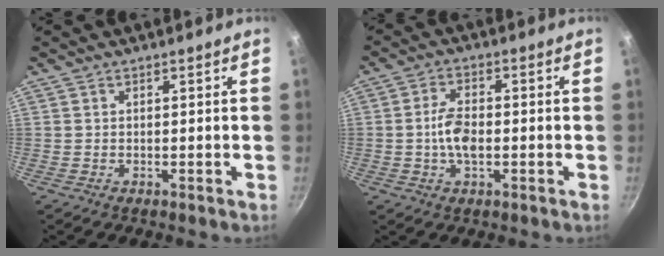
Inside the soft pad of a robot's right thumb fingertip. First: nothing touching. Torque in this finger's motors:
{"motor_torque": [1.28, 0.83, 1.06, -0.78, 0.06]}